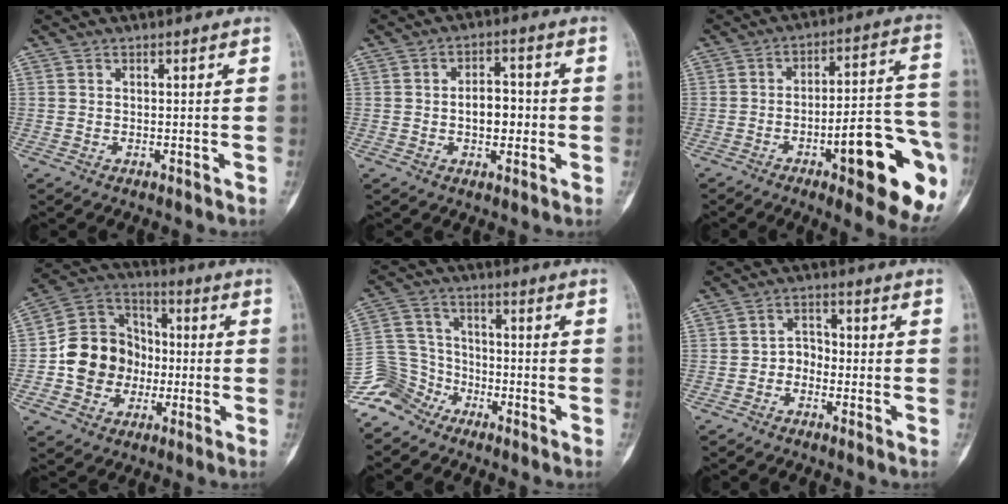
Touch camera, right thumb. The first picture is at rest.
{"total": 6.5, "force": [-0.6, 4.1, 5.0], "torque": [-0.056, 0.016, -0.012]}
{"total": 22.0, "force": [-8.5, 6.2, 19.2], "torque": [-0.202, 0.046, -0.108]}
{"total": 14.5, "force": [-2.2, 12.6, 6.9], "torque": [-0.079, 0.034, -0.044]}
{"total": 8.4, "force": [-6.3, 5.5, 0.2], "torque": [0.016, 0.053, -0.137]}
{"total": 3.5, "force": [-1.3, 2.7, 1.9], "torque": [-0.009, 0.020, -0.035]}